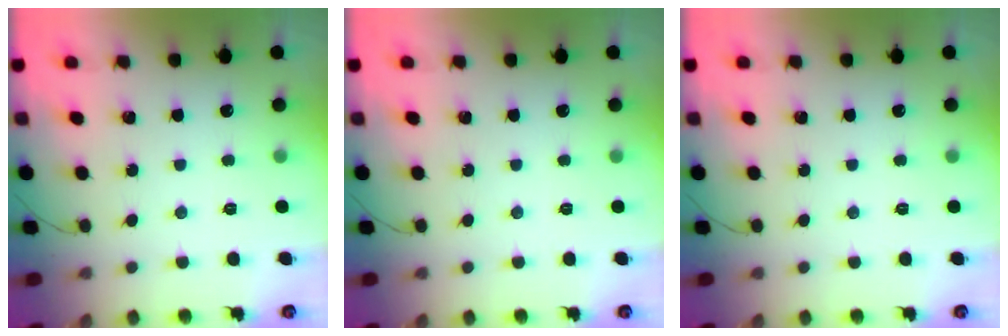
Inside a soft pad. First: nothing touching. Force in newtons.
{"total": 0.0}
{"total": 0.0}